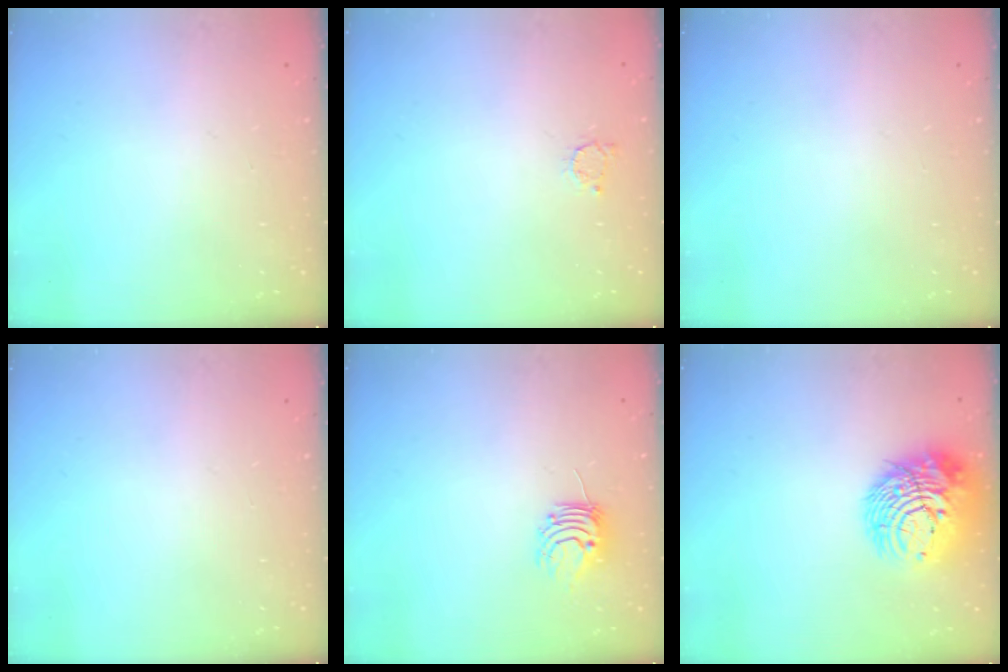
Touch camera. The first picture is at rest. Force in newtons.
{"total": 2.4, "press": 2.4, "slide": 0.3}
{"total": 0.0}
{"total": 0.0}
{"total": 7.7, "press": 7.7, "slide": 0.7}
{"total": 14.9, "press": 14.8, "slide": 1.7}